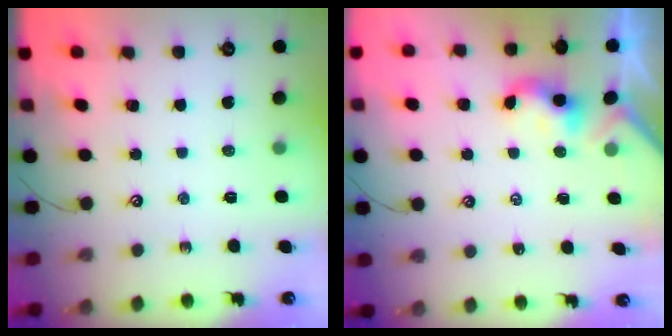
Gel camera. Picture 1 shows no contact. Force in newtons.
{"total": 2.0, "press": 2.0, "slide": 0.2}